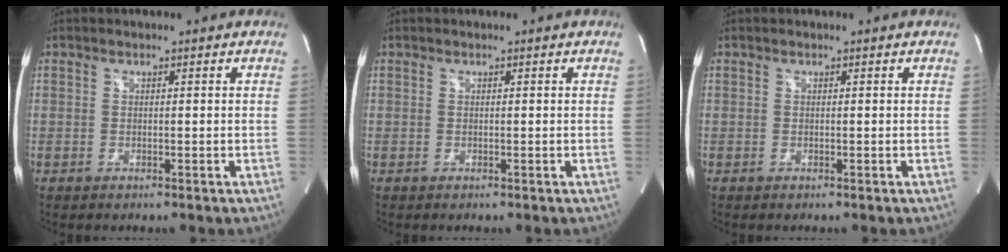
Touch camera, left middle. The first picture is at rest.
{"total": 0.0}
{"total": 0.0}